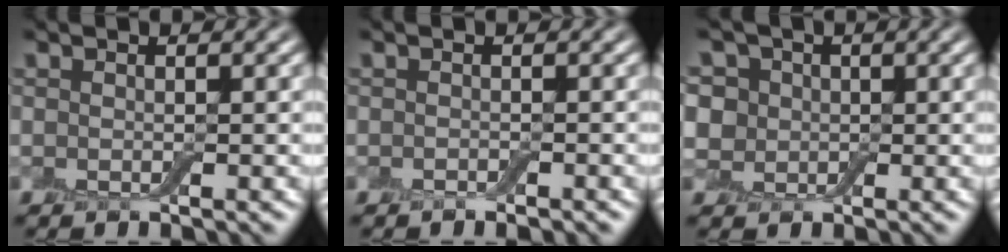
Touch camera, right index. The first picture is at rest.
{"total": 0.5, "force": [-0.5, 0.1, 0.3], "torque": [-0.003, -0.001, -0.007]}
{"total": 6.9, "force": [2.7, 5.4, 3.3], "torque": [-0.058, 0.022, 0.012]}